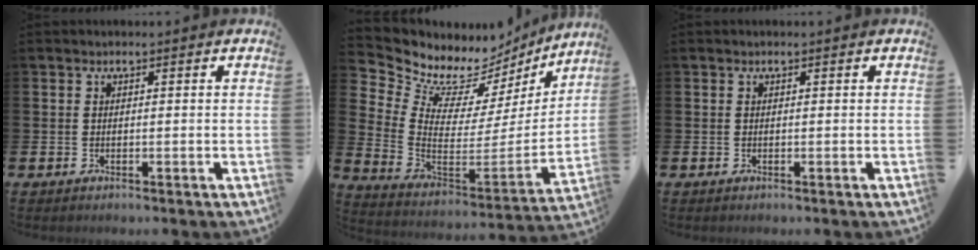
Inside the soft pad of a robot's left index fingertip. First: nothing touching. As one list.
[{"total": 8.2, "force": [7.1, 4.1, 0.9], "torque": [-0.052, -0.072, 0.122]}, {"total": 0.0}]